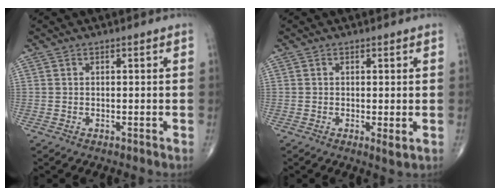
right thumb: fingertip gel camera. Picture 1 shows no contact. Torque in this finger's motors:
{"motor_torque": [-0.33, 0.06, -0.26, -0.20, 0.00]}